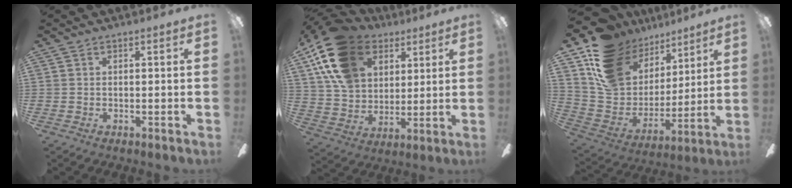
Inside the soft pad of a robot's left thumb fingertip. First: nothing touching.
{"total": 19.2, "force": [10.1, 13.1, 9.6], "torque": [-0.213, -0.034, 0.194]}
{"total": 18.6, "force": [11.0, 12.7, 7.8], "torque": [-0.158, -0.062, 0.217]}